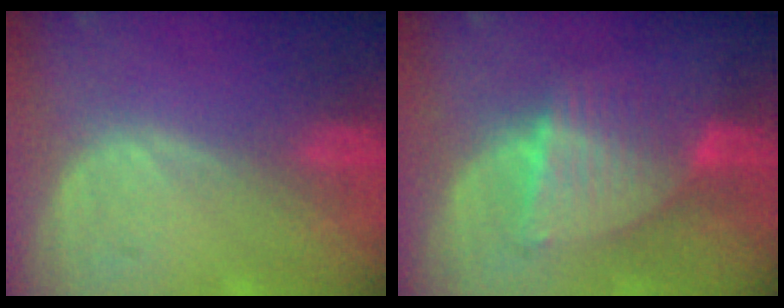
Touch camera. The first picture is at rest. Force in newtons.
{"total": 6.3, "press": 6.3, "slide": 0.6}